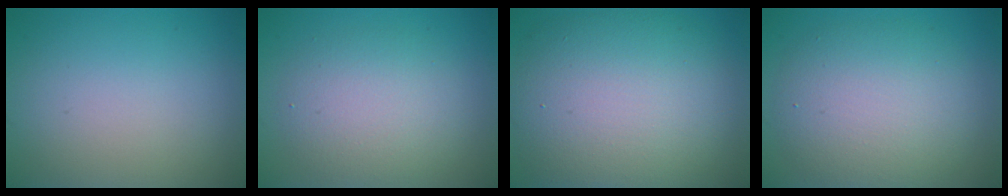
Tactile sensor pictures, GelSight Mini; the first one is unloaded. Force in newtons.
{"total": 4.6, "press": 4.5, "slide": 0.4}
{"total": 11.9, "press": 11.8, "slide": 0.5}
{"total": 7.1, "press": 7.0, "slide": 0.7}